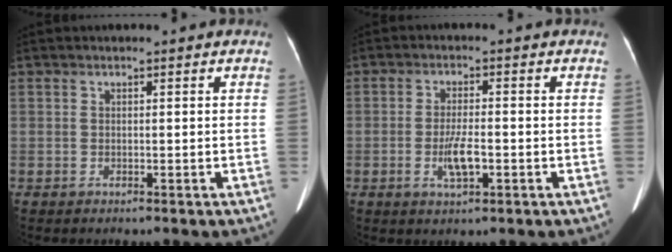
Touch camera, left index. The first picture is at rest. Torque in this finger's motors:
{"motor_torque": [0.78, 0.29, 0.10, 0.03]}